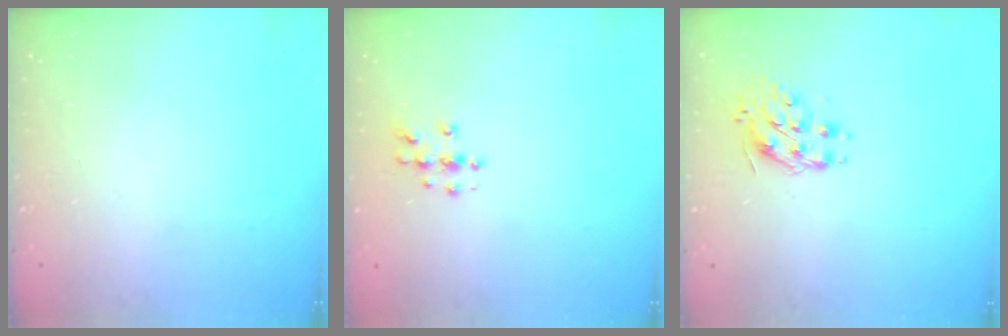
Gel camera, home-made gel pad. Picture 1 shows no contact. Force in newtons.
{"total": 3.9, "press": 3.9, "slide": 0.3}
{"total": 8.4, "press": 8.4, "slide": 0.5}